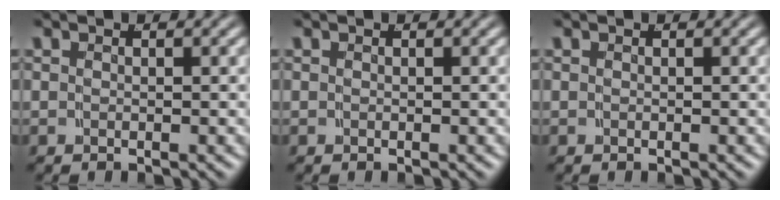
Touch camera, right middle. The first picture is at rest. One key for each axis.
{"total": 0.0}
{"total": 0.0}